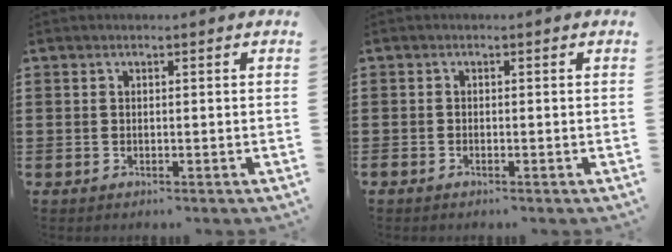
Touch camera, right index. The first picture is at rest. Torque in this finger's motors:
{"motor_torque": [-0.74, 1.39, 0.00, -0.01]}